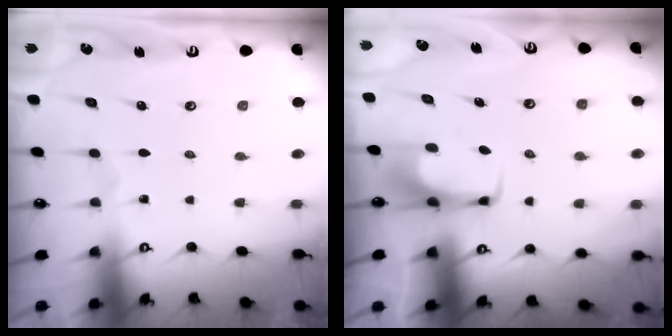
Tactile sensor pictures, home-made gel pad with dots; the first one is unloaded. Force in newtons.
{"total": 2.9, "press": 2.8, "slide": 0.4}